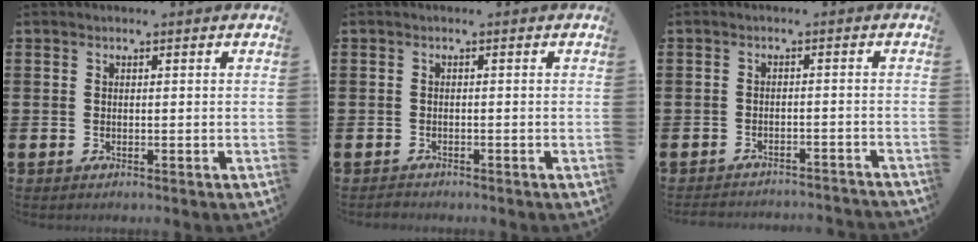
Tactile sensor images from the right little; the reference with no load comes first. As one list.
[{"total": 0.6, "force": [-0.6, 0.2, 0.0], "torque": [-0.002, 0.000, -0.013]}, {"total": 2.1, "force": [-2.1, -0.1, 0.0], "torque": [-0.002, 0.003, -0.045]}]